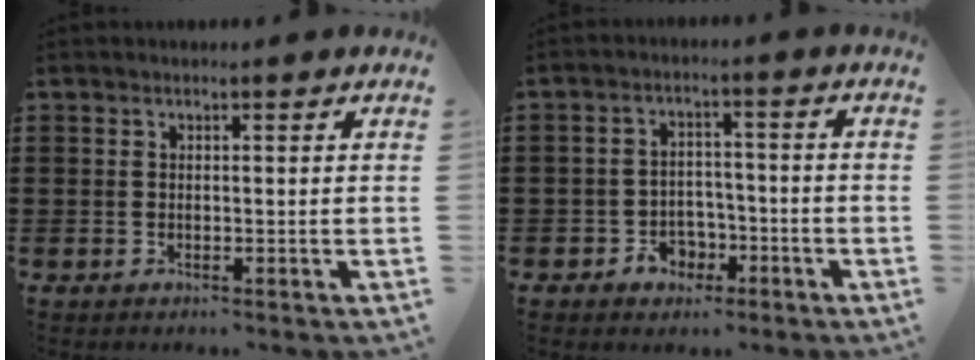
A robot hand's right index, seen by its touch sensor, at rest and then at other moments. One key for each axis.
{"total": 3.8, "fx": -2.2, "fy": 3.0, "fz": 0.9, "tx": -0.024, "ty": 0.010, "tz": -0.044}